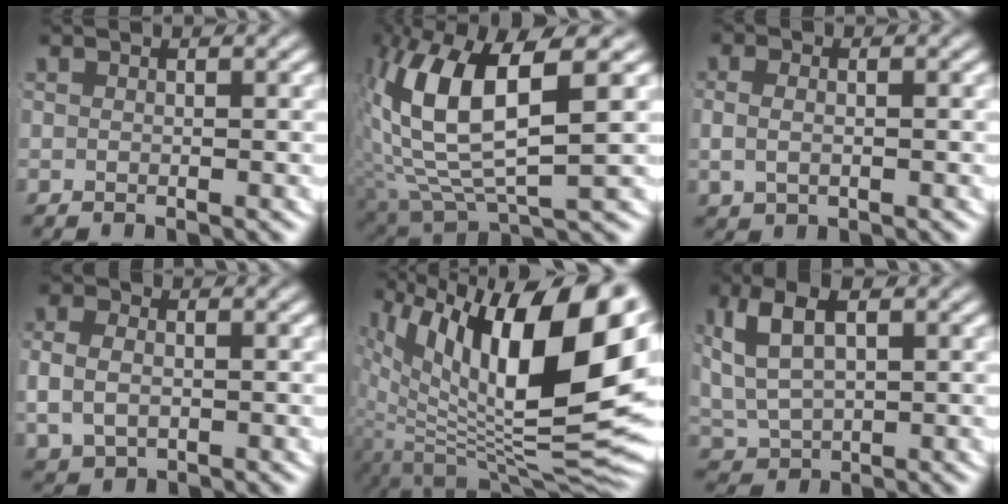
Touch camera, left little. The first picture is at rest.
{"total": 12.6, "force": [1.4, 6.7, 10.6], "torque": [-0.215, -0.016, 0.035]}
{"total": 1.9, "force": [-0.2, 1.1, 1.5], "torque": [-0.036, -0.005, 0.005]}
{"total": 3.5, "force": [-0.4, 2.7, 2.2], "torque": [-0.060, -0.009, 0.004]}
{"total": 16.6, "force": [1.4, 7.3, 14.9], "torque": [-0.221, -0.022, 0.044]}
{"total": 6.0, "force": [1.2, 4.3, 4.1], "torque": [-0.103, -0.011, 0.035]}